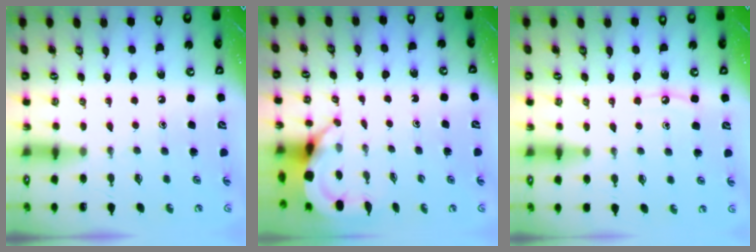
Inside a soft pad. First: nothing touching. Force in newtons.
{"total": 3.8, "press": 3.8, "slide": 0.1}
{"total": 5.9, "press": 5.9, "slide": 0.6}